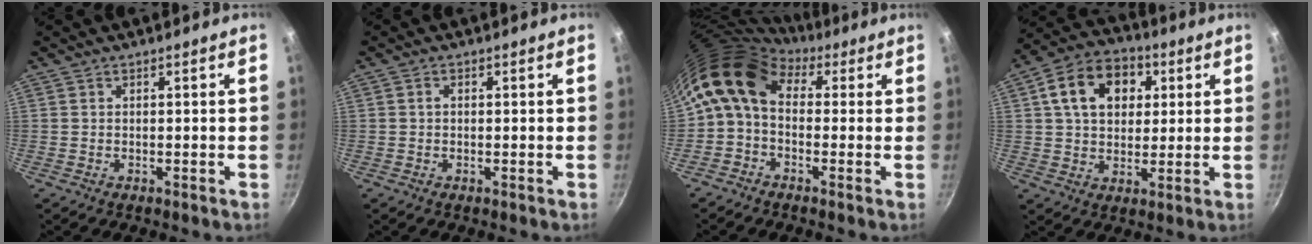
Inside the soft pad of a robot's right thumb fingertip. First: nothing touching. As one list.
[{"total": 1.1, "force": [0.1, 0.9, 0.7], "torque": [-0.010, 0.006, 0.000]}, {"total": 10.0, "force": [2.2, 7.0, 6.8], "torque": [-0.114, 0.024, 0.013]}, {"total": 14.3, "force": [4.2, 10.4, 8.9], "torque": [-0.126, 0.013, 0.057]}]